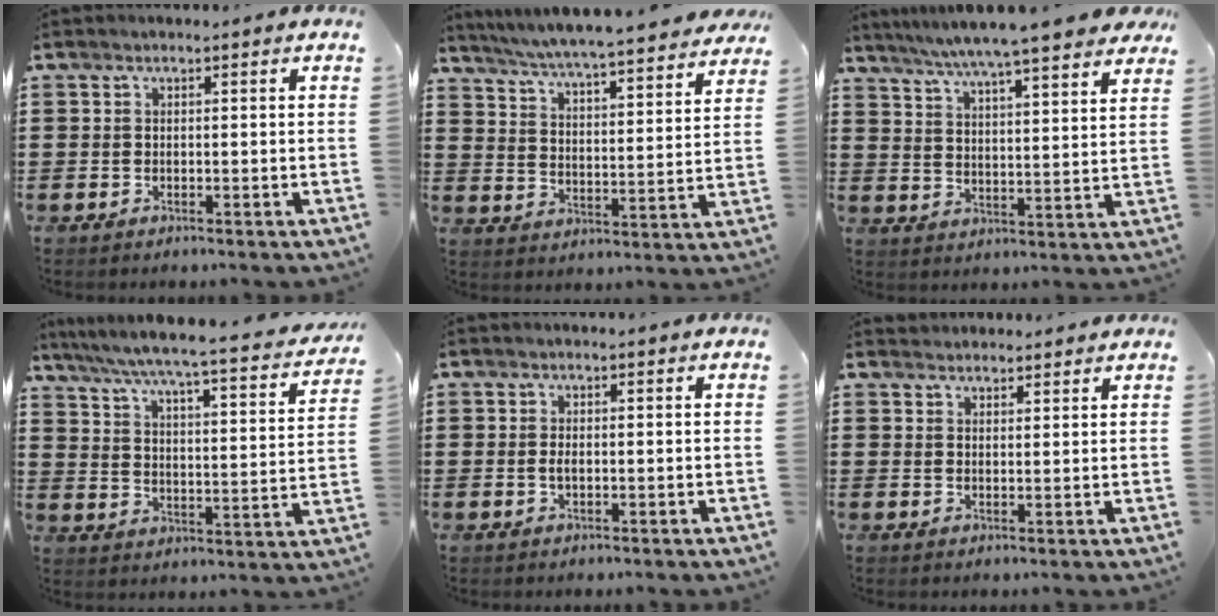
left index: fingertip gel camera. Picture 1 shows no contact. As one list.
[{"total": 5.0, "force": [4.7, -0.5, 1.6], "torque": [-0.054, -0.038, 0.075]}, {"total": 6.6, "force": [5.9, -0.6, 3.0], "torque": [-0.082, -0.035, 0.098]}, {"total": 5.2, "force": [4.4, -0.4, 2.6], "torque": [-0.073, -0.046, 0.065]}, {"total": 1.2, "force": [-0.1, 0.5, 1.1], "torque": [-0.024, -0.001, -0.001]}, {"total": 1.5, "force": [1.5, 0.3, 0.0], "torque": [-0.004, 0.002, 0.030]}]